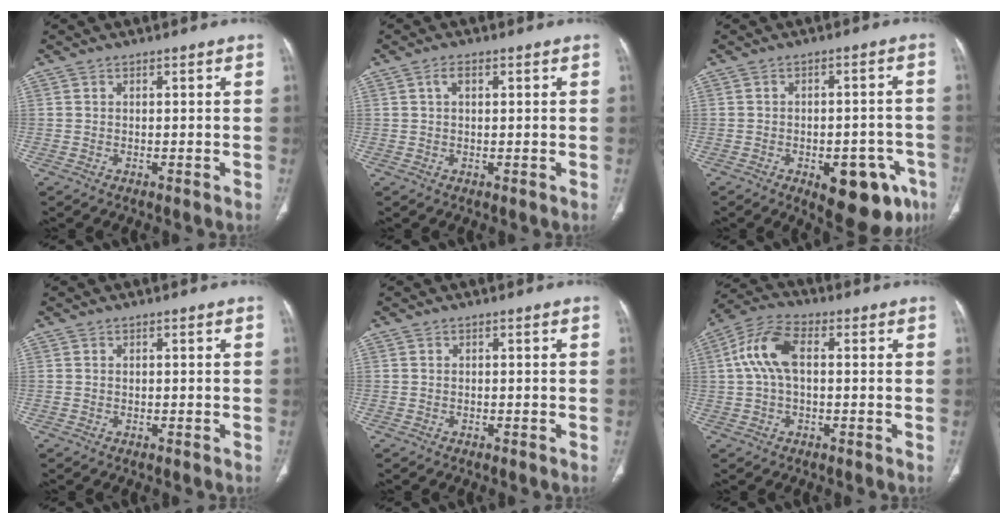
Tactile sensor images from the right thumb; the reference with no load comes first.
{"total": 2.3, "force": [0.8, 1.1, 1.8], "torque": [-0.032, 0.009, 0.016]}
{"total": 14.3, "force": [-6.6, 6.8, 10.7], "torque": [-0.092, 0.027, -0.073]}
{"total": 0.0}
{"total": 0.0}
{"total": 9.4, "force": [1.0, 5.1, 7.9], "torque": [-0.169, 0.030, 0.014]}